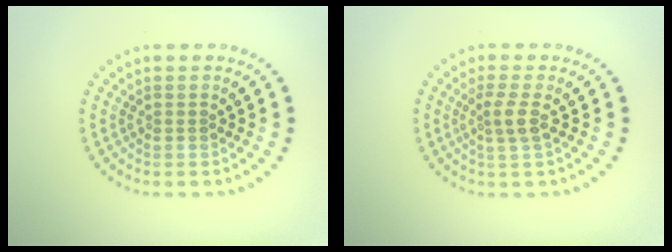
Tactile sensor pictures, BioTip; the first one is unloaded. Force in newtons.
{"total": 2.0, "press": 1.6, "slide": 1.2}